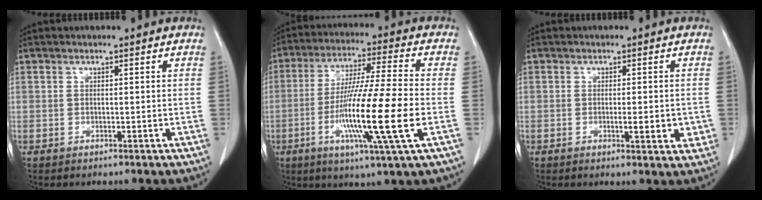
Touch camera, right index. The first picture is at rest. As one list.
[{"total": 16.2, "force": [-4.0, -0.7, 15.7], "torque": [-0.297, -0.020, -0.077]}, {"total": 3.8, "force": [-0.7, 1.0, 3.6], "torque": [-0.049, -0.003, -0.006]}]